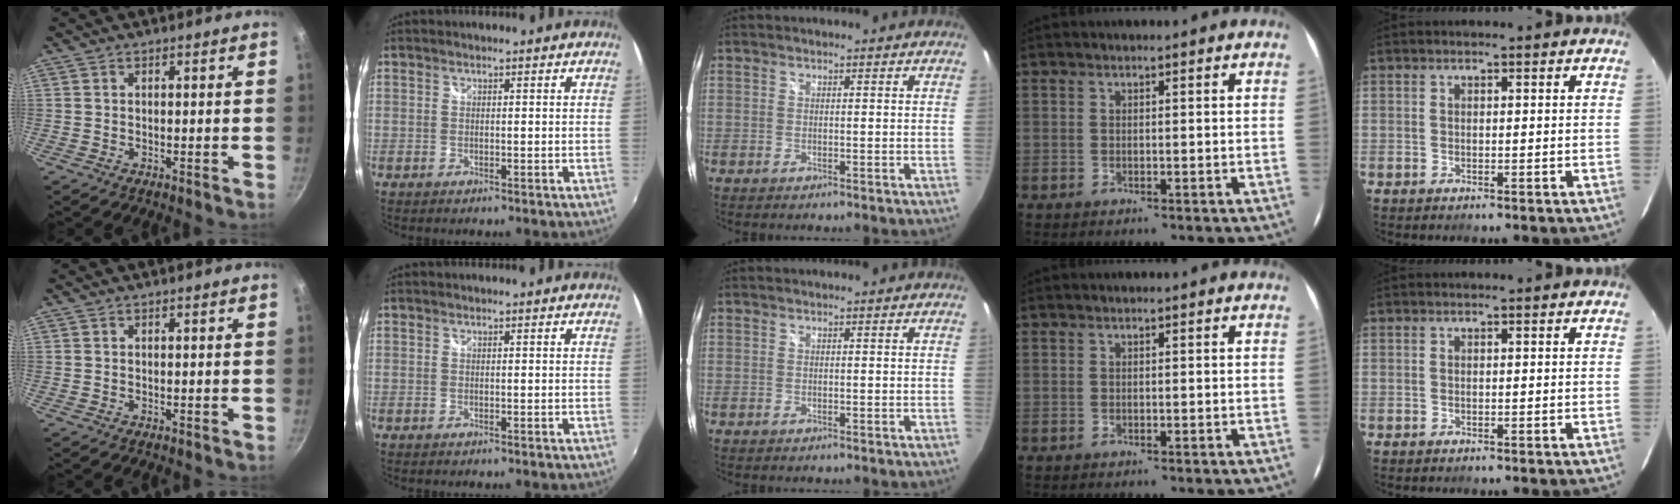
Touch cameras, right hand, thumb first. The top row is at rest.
{}